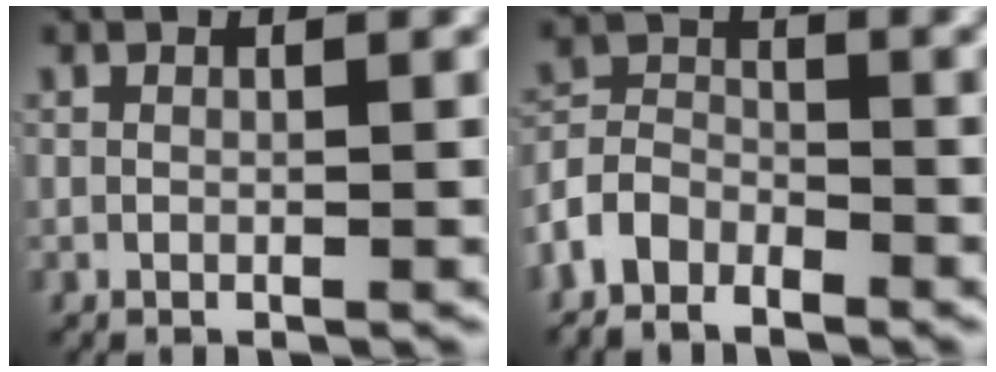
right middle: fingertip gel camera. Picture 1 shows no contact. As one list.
[{"total": 5.3, "force": [-2.8, 4.0, 1.9], "torque": [-0.039, -0.012, -0.054]}]